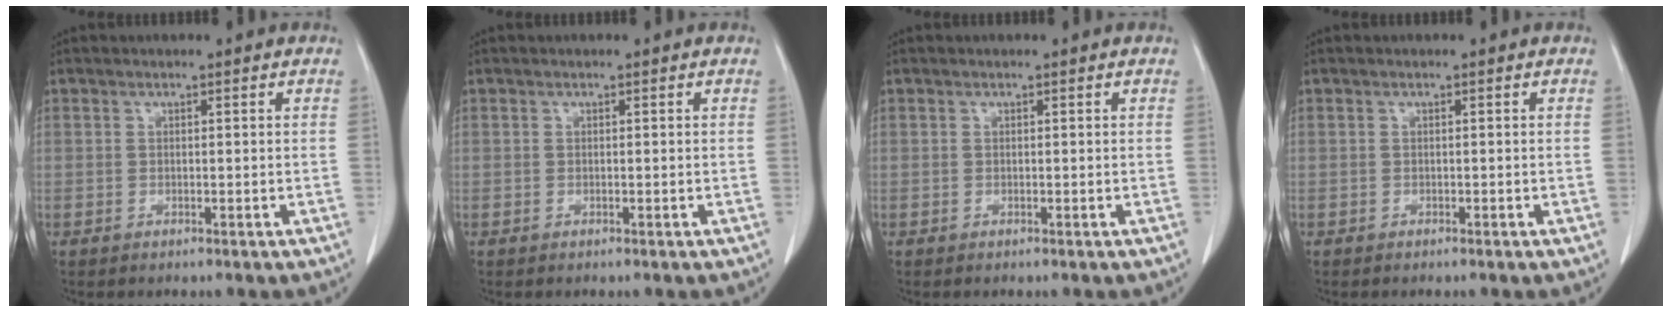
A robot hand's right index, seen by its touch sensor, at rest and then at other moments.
{"total": 0.0}
{"total": 0.0}
{"total": 0.0}